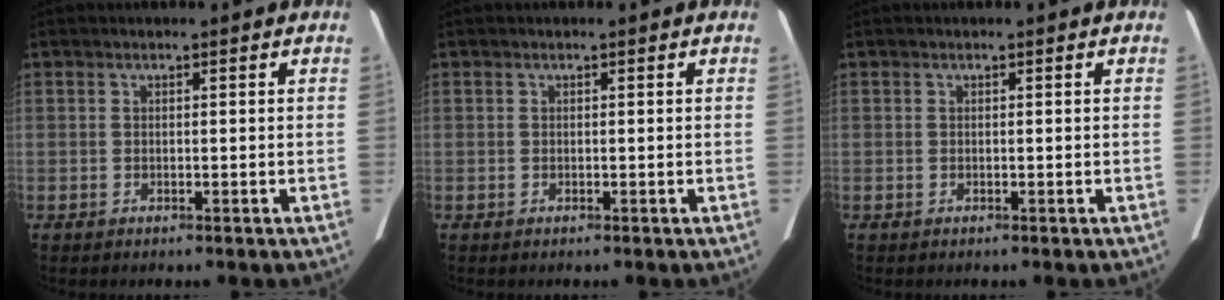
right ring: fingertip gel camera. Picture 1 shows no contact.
{"total": 0.0}
{"total": 0.0}